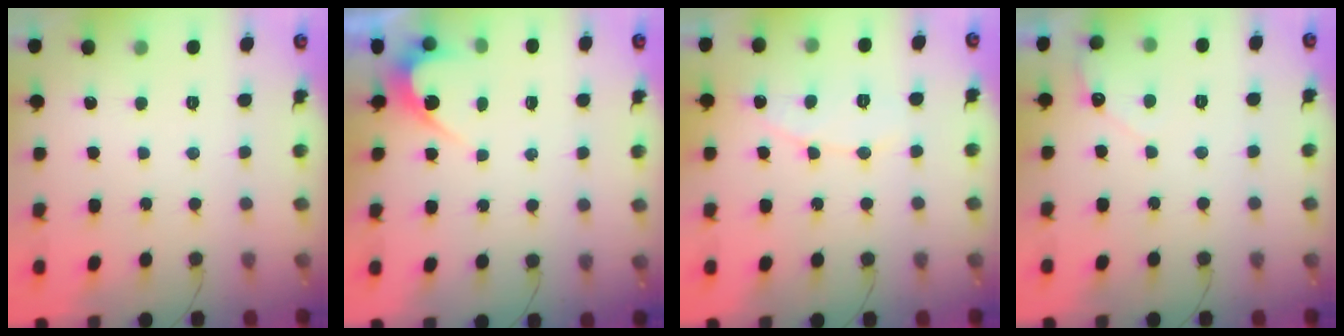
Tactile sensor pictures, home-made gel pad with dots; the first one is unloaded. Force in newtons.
{"total": 3.3, "press": 3.3, "slide": 0.1}
{"total": 6.1, "press": 6.1, "slide": 0.4}
{"total": 2.8, "press": 2.8, "slide": 0.1}